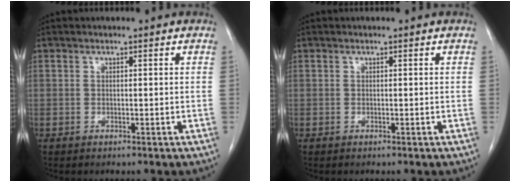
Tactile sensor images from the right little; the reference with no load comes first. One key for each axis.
{"total": 0.0}